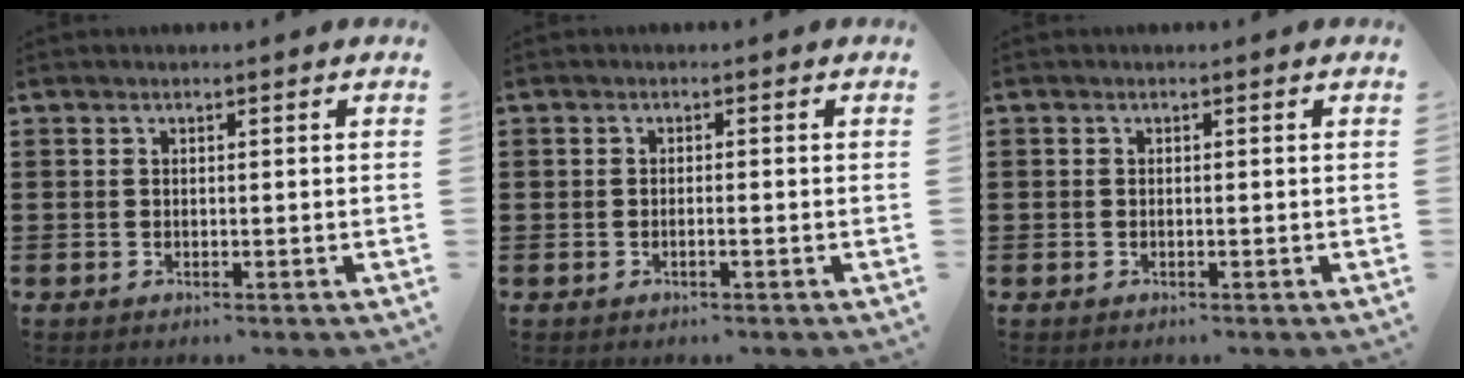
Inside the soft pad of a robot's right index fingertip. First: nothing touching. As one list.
[{"total": 0.8, "force": [-0.5, 0.0, 0.7], "torque": [-0.013, -0.005, -0.007]}, {"total": 0.0}]